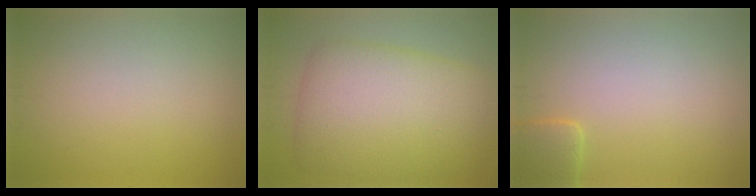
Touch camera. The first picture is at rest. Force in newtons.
{"total": 10.4, "press": 10.4, "slide": 0.2}
{"total": 2.0, "press": 2.0, "slide": 0.3}